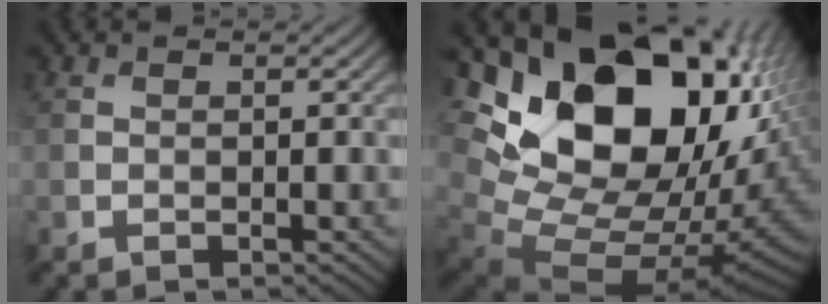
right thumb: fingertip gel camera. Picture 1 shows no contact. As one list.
[{"total": 22.4, "force": [6.3, 15.2, 15.2], "torque": [-0.298, 0.012, 0.144]}]